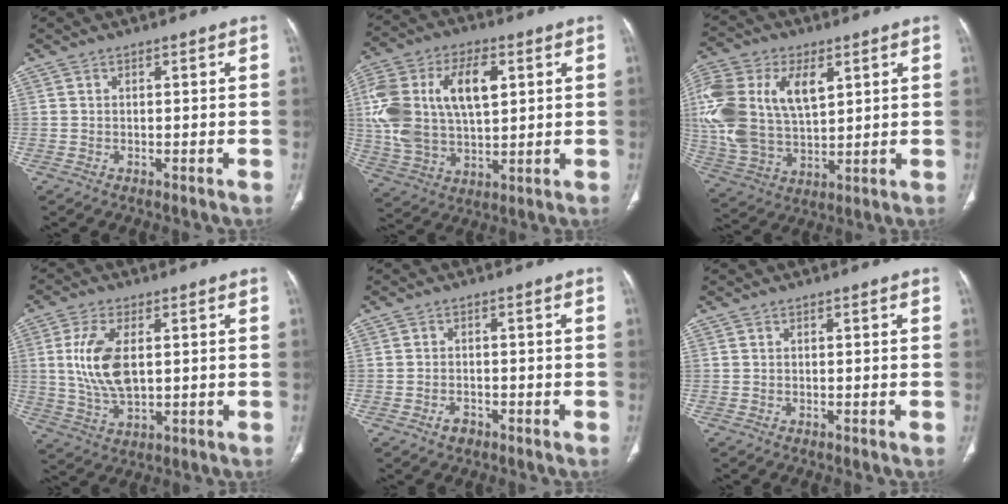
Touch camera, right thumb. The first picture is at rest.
{"total": 19.7, "force": [4.4, 11.2, 15.6], "torque": [-0.300, 0.005, 0.082]}
{"total": 22.2, "force": [6.1, 13.2, 16.8], "torque": [-0.370, 0.000, 0.116]}
{"total": 10.6, "force": [1.6, 5.4, 9.0], "torque": [-0.192, -0.009, 0.037]}
{"total": 2.2, "force": [-1.3, 1.4, 1.0], "torque": [-0.018, 0.009, -0.019]}
{"total": 0.0}